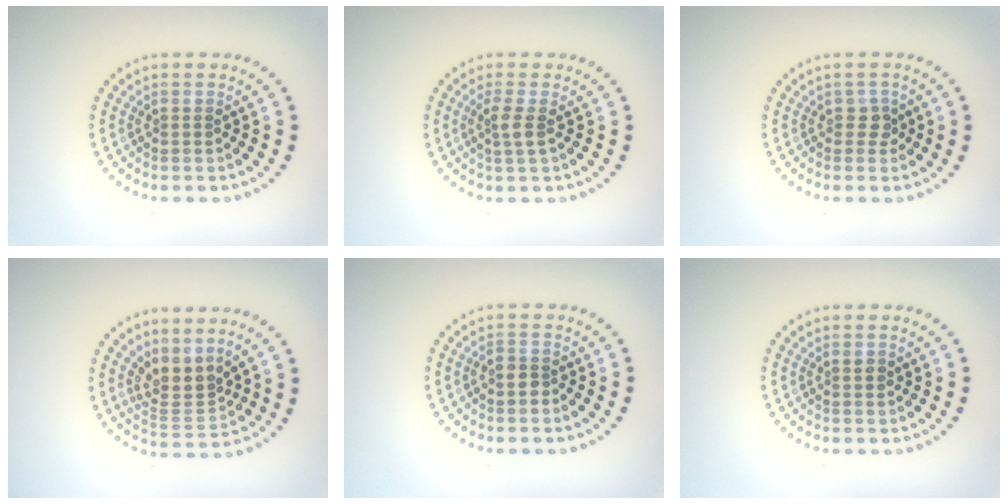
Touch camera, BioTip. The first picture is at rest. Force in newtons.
{"total": 1.7, "press": 1.4, "slide": 1.0}
{"total": 1.2, "press": 1.0, "slide": 0.6}
{"total": 3.0, "press": 2.1, "slide": 2.2}
{"total": 1.4, "press": 1.2, "slide": 0.7}
{"total": 0.7, "press": 0.7, "slide": 0.2}